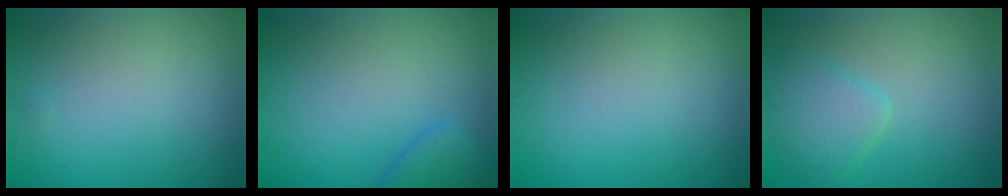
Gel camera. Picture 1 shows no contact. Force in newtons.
{"total": 2.5, "press": 2.5, "slide": 0.2}
{"total": 0.0}
{"total": 2.8, "press": 2.8, "slide": 0.2}